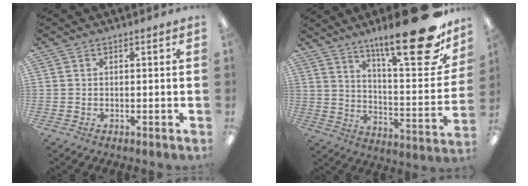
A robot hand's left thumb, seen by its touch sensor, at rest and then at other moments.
{"total": 24.1, "force": [16.0, 6.1, 16.9], "torque": [-0.243, -0.111, 0.254]}